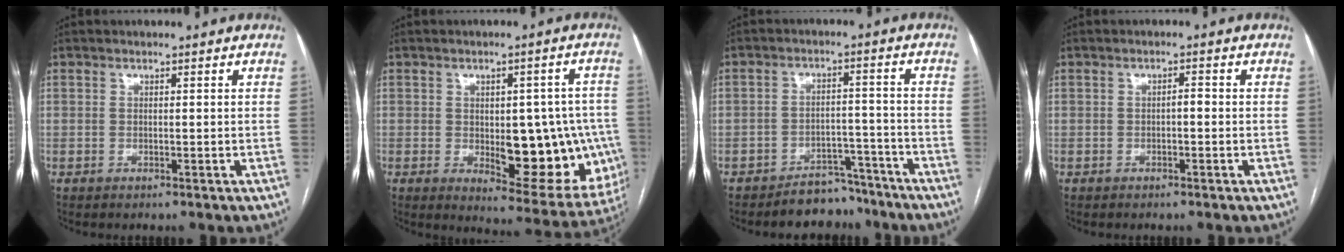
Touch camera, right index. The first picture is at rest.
{"total": 16.5, "force": [-2.4, 7.1, 14.7], "torque": [-0.153, 0.012, -0.002]}
{"total": 6.6, "force": [-5.8, 3.2, 0.2], "torque": [0.017, 0.030, -0.090]}
{"total": 1.2, "force": [-0.3, 0.4, 1.1], "torque": [-0.015, 0.004, -0.006]}